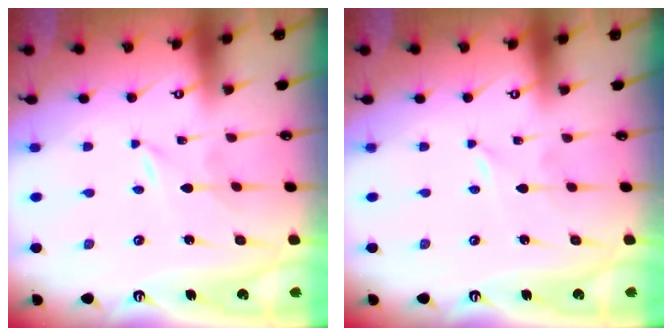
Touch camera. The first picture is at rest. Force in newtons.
{"total": 0.0}